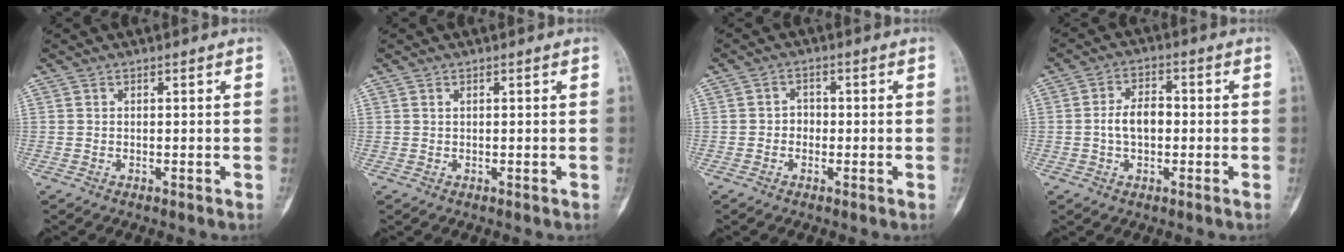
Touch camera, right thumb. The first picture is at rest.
{"total": 0.0}
{"total": 2.3, "force": [-0.6, 2.0, 0.9], "torque": [0.008, 0.010, -0.017]}
{"total": 5.9, "force": [-0.6, 3.4, 4.8], "torque": [-0.084, 0.019, -0.015]}